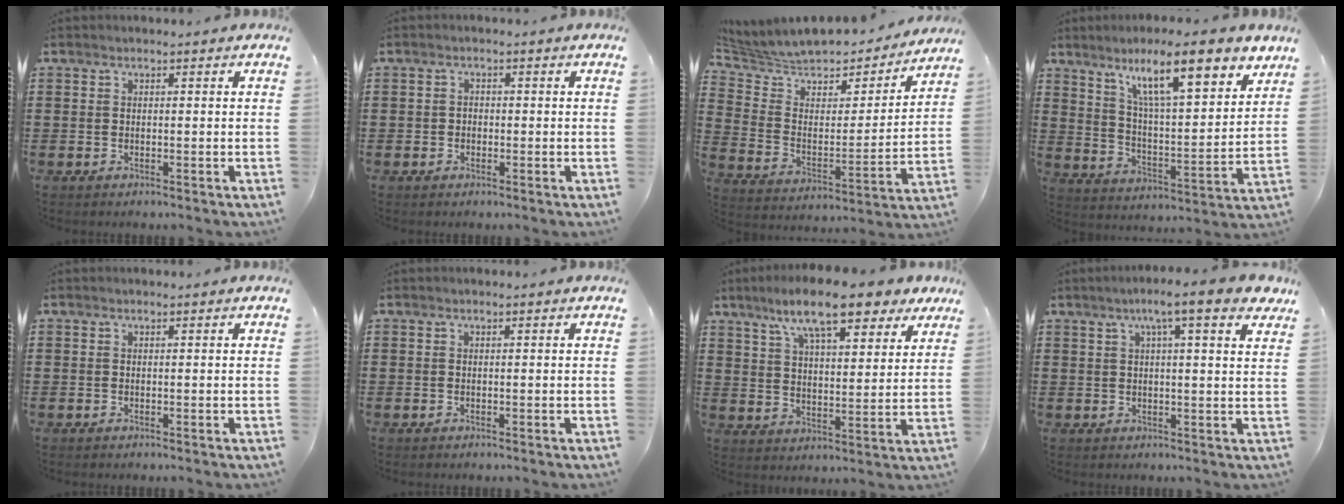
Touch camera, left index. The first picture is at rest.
{"total": 1.0, "force": [-0.3, 0.9, 0.2], "torque": [-0.007, 0.005, -0.008]}
{"total": 5.8, "force": [5.3, 2.2, 0.7], "torque": [-0.053, -0.045, 0.086]}
{"total": 12.9, "force": [8.9, 2.6, 8.9], "torque": [-0.155, -0.040, 0.145]}
{"total": 0.0}
{"total": 0.0}
{"total": 12.1, "force": [9.2, 2.2, 7.6], "torque": [-0.156, -0.021, 0.158]}
{"total": 6.7, "force": [4.3, 0.3, 5.1], "torque": [-0.094, -0.005, 0.068]}